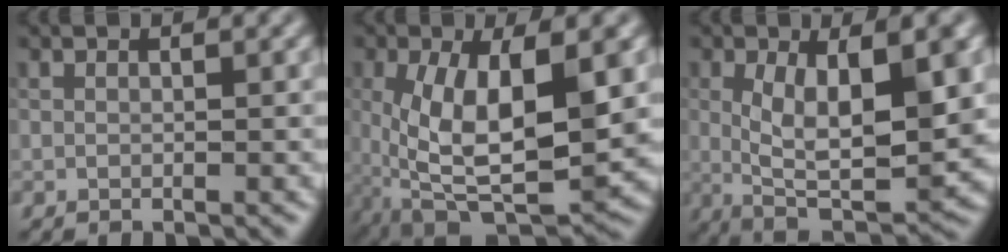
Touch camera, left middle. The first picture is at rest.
{"total": 9.9, "force": [-1.1, 3.8, 9.1], "torque": [-0.183, -0.033, 0.012]}
{"total": 7.5, "force": [-0.5, 2.1, 7.2], "torque": [-0.138, -0.032, 0.023]}